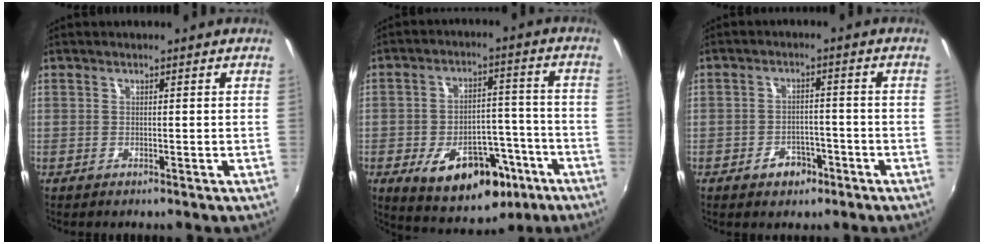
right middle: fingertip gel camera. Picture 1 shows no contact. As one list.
[{"total": 16.0, "force": [-8.2, 9.2, 10.2], "torque": [-0.172, 0.012, -0.104]}, {"total": 4.6, "force": [-2.8, 3.1, 1.9], "torque": [-0.042, 0.004, -0.033]}]